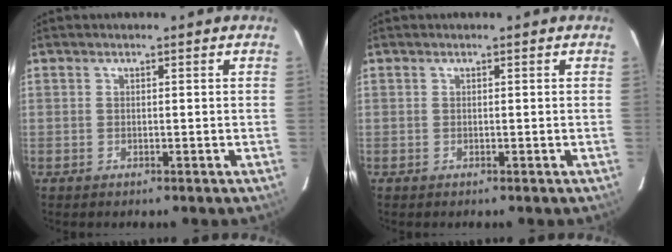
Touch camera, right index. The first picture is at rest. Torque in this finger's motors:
{"motor_torque": [0.05, 0.06, 0.00, 0.01]}